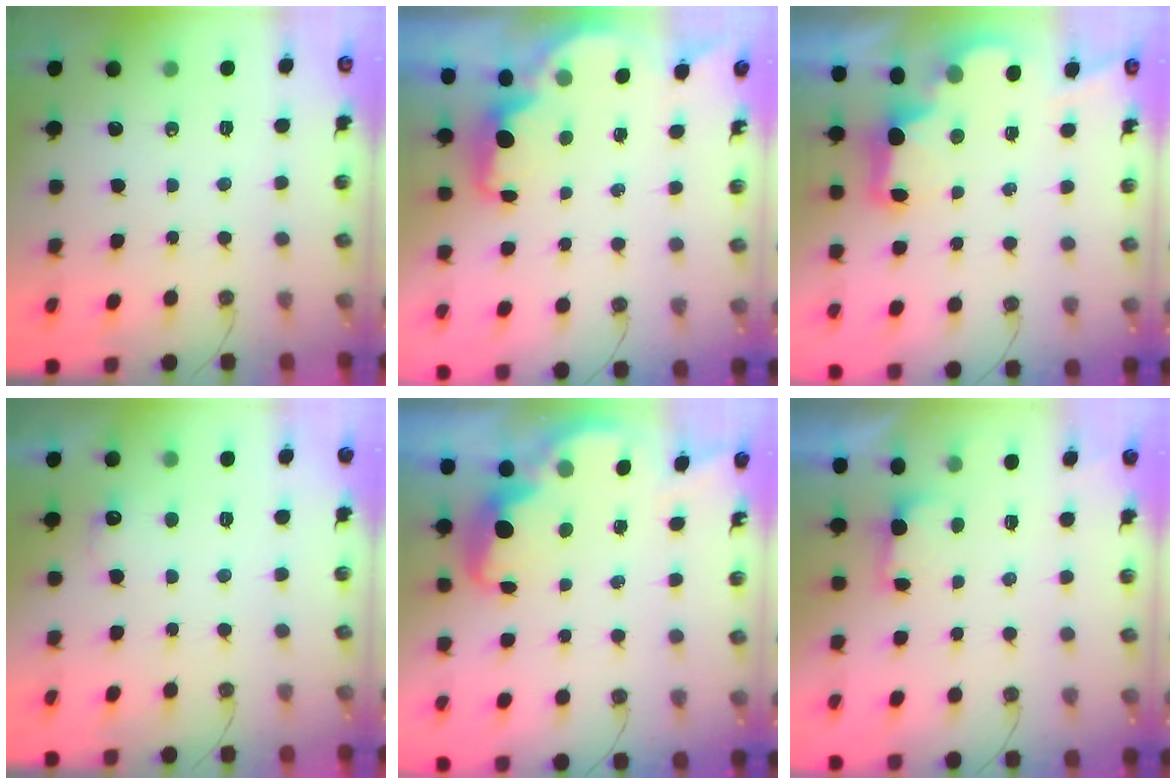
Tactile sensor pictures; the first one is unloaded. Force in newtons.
{"total": 2.0, "press": 1.8, "slide": 0.8}
{"total": 2.9, "press": 2.8, "slide": 0.6}
{"total": 5.3, "press": 5.1, "slide": 1.2}
{"total": 2.6, "press": 2.6, "slide": 0.4}
{"total": 2.2, "press": 2.0, "slide": 0.9}